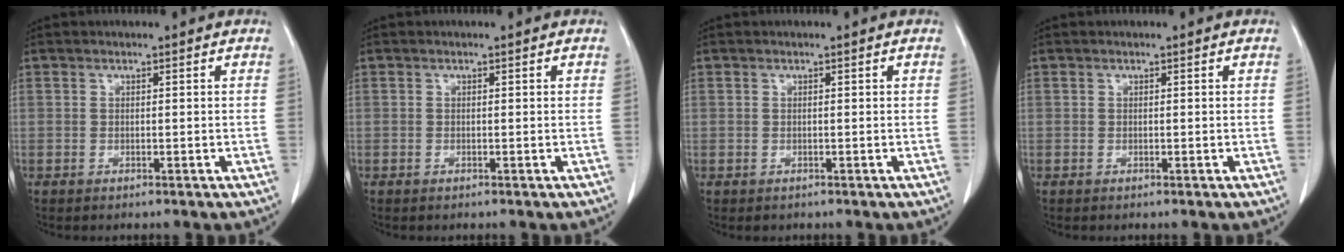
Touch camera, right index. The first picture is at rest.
{"total": 0.0}
{"total": 0.6, "force": [-0.2, 0.6, 0.0], "torque": [0.000, 0.005, -0.003]}
{"total": 0.0}